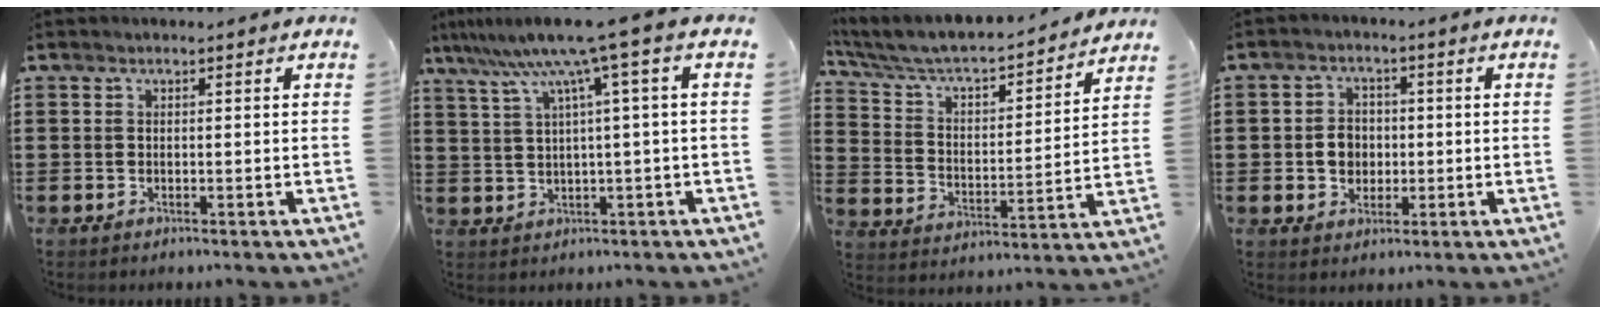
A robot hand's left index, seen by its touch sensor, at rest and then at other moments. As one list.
[{"total": 8.1, "force": [3.5, -0.8, 7.3], "torque": [-0.148, -0.017, 0.054]}, {"total": 5.5, "force": [5.0, 0.9, 2.1], "torque": [-0.066, -0.043, 0.076]}, {"total": 4.2, "force": [-0.4, 3.5, 2.2], "torque": [-0.044, 0.006, -0.014]}]